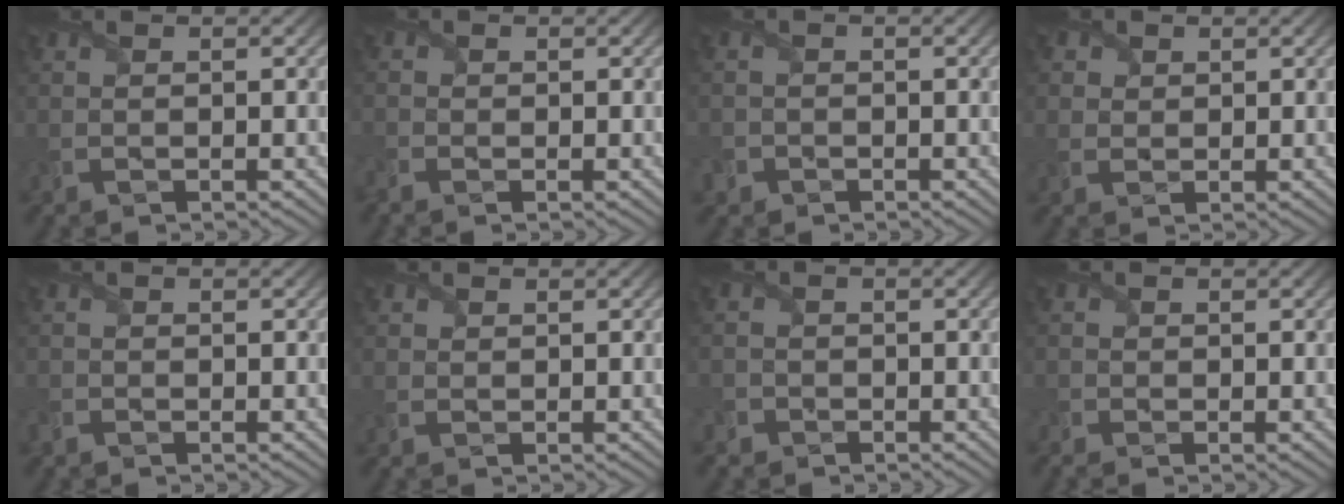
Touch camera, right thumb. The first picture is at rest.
{"total": 1.9, "force": [-1.2, 1.3, 0.6], "torque": [-0.021, -0.013, -0.032]}
{"total": 1.8, "force": [-1.0, 1.5, 0.2], "torque": [-0.001, -0.003, -0.025]}
{"total": 3.0, "force": [1.5, 2.5, 0.9], "torque": [-0.039, -0.006, 0.029]}
{"total": 1.1, "force": [-0.8, 0.6, 0.2], "torque": [-0.009, -0.001, -0.022]}
{"total": 0.9, "force": [0.5, 0.7, 0.1], "torque": [-0.003, -0.003, 0.008]}
{"total": 2.7, "force": [-1.5, 2.2, 0.2], "torque": [-0.007, -0.006, -0.040]}
{"total": 2.0, "force": [-1.4, 1.3, 0.5], "torque": [-0.014, -0.012, -0.031]}